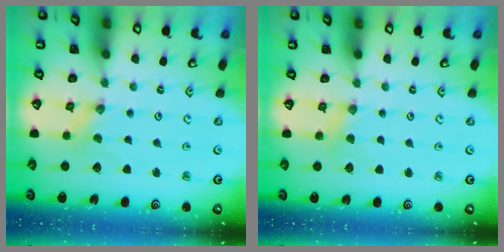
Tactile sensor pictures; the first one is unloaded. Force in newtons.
{"total": 3.0, "press": 3.0, "slide": 0.4}